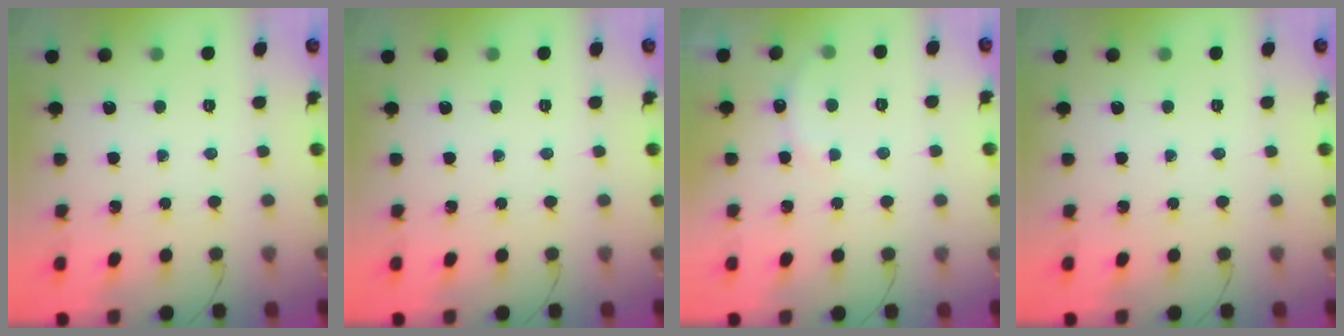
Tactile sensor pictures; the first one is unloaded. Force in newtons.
{"total": 0.0}
{"total": 5.4, "press": 5.4, "slide": 0.9}
{"total": 0.0}